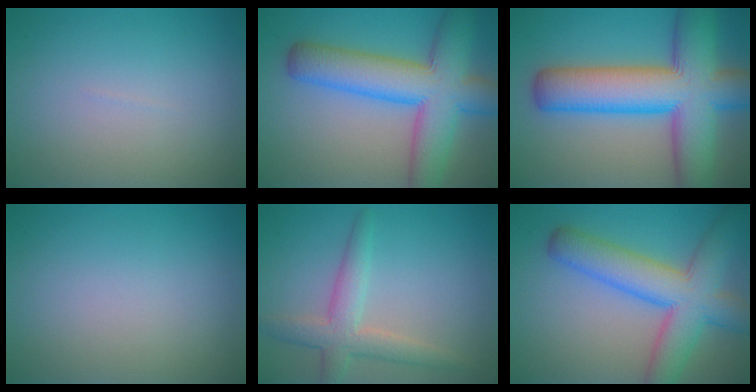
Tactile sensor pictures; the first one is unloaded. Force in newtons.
{"total": 9.9, "press": 9.9, "slide": 0.4}
{"total": 12.9, "press": 12.9, "slide": 0.4}
{"total": 0.0}
{"total": 3.8, "press": 3.8, "slide": 0.2}
{"total": 8.4, "press": 8.4, "slide": 0.4}